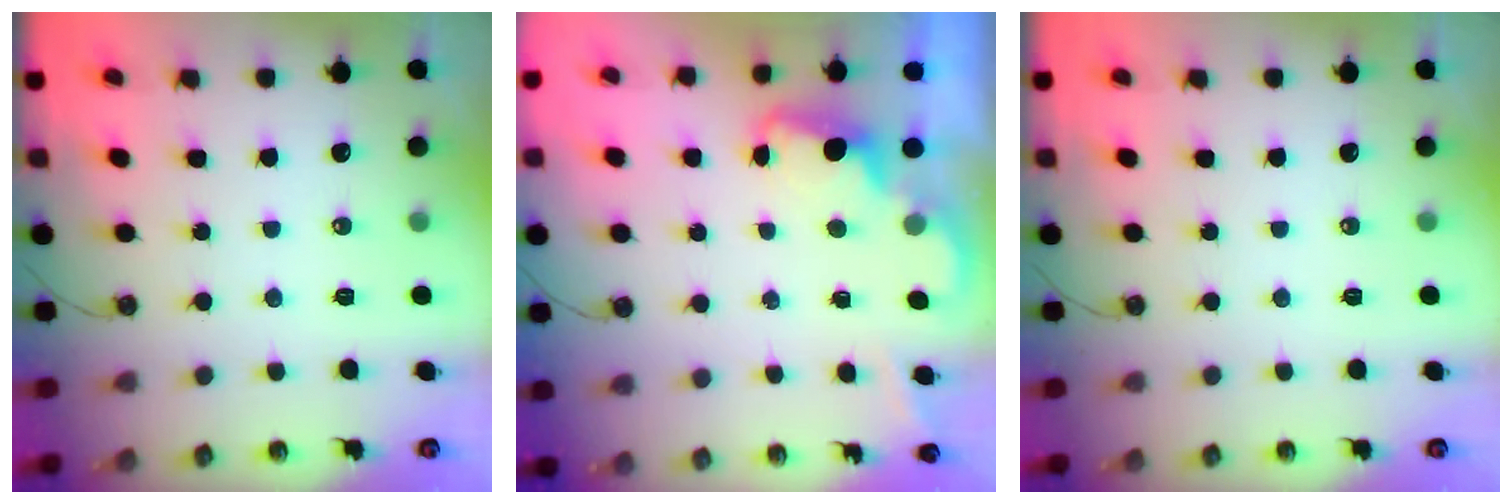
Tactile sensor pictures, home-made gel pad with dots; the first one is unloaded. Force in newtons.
{"total": 2.1, "press": 2.1, "slide": 0.5}
{"total": 0.0}